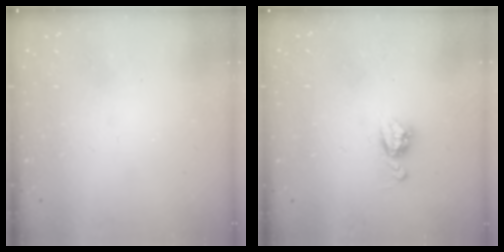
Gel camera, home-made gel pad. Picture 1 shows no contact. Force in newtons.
{"total": 7.7, "press": 7.7, "slide": 0.6}